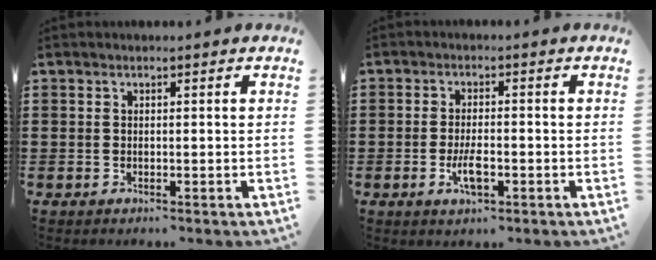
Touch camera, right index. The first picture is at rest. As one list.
[{"total": 4.0, "force": [-1.3, 1.4, 3.4], "torque": [-0.073, -0.002, -0.027]}]